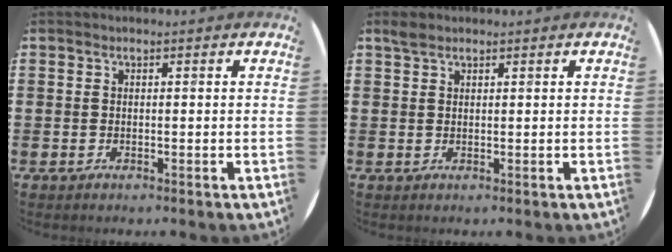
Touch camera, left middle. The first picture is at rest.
{"total": 1.5, "force": [1.3, 0.6, 0.5], "torque": [-0.005, 0.001, 0.023]}